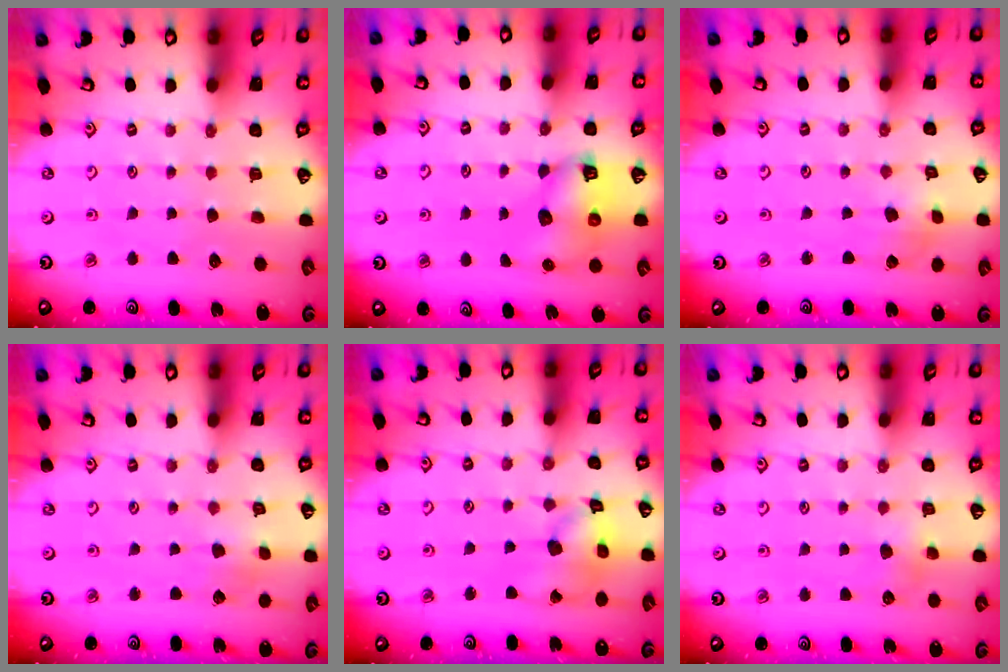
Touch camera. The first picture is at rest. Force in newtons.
{"total": 7.7, "press": 7.7, "slide": 0.8}
{"total": 2.5, "press": 2.4, "slide": 0.5}
{"total": 3.1, "press": 3.0, "slide": 0.5}
{"total": 12.0, "press": 11.8, "slide": 1.7}
{"total": 3.3, "press": 3.2, "slide": 0.9}